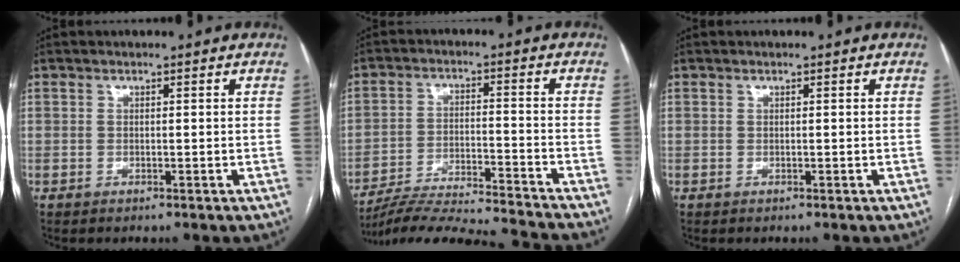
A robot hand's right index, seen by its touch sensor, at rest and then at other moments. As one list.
[{"total": 18.1, "force": [-17.2, -1.2, 5.6], "torque": [-0.107, -0.023, -0.269]}, {"total": 0.0}]